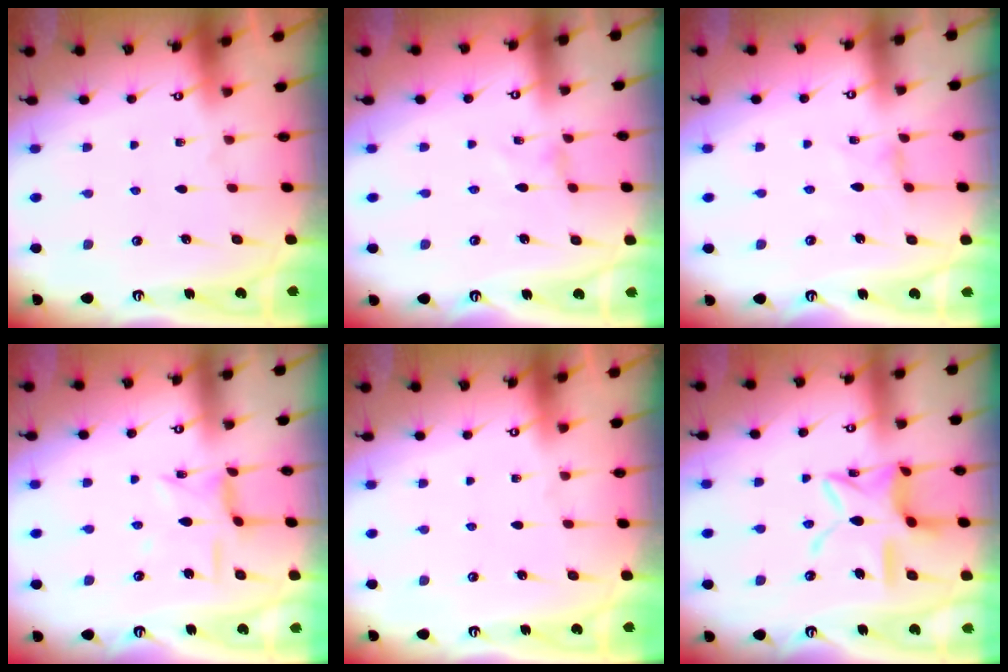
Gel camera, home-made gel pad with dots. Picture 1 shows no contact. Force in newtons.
{"total": 0.0}
{"total": 1.0, "press": 1.0, "slide": 0.2}
{"total": 5.8, "press": 5.8, "slide": 0.4}
{"total": 0.0}
{"total": 13.4, "press": 13.4, "slide": 0.8}